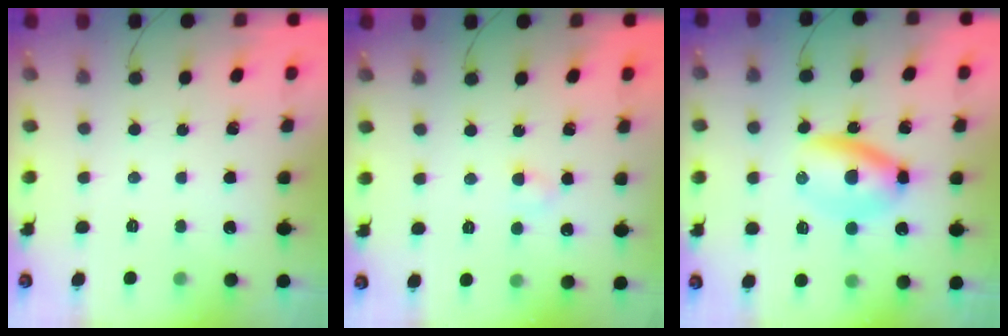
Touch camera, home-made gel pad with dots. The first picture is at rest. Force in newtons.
{"total": 2.3, "press": 2.1, "slide": 0.8}
{"total": 6.6, "press": 6.5, "slide": 1.2}